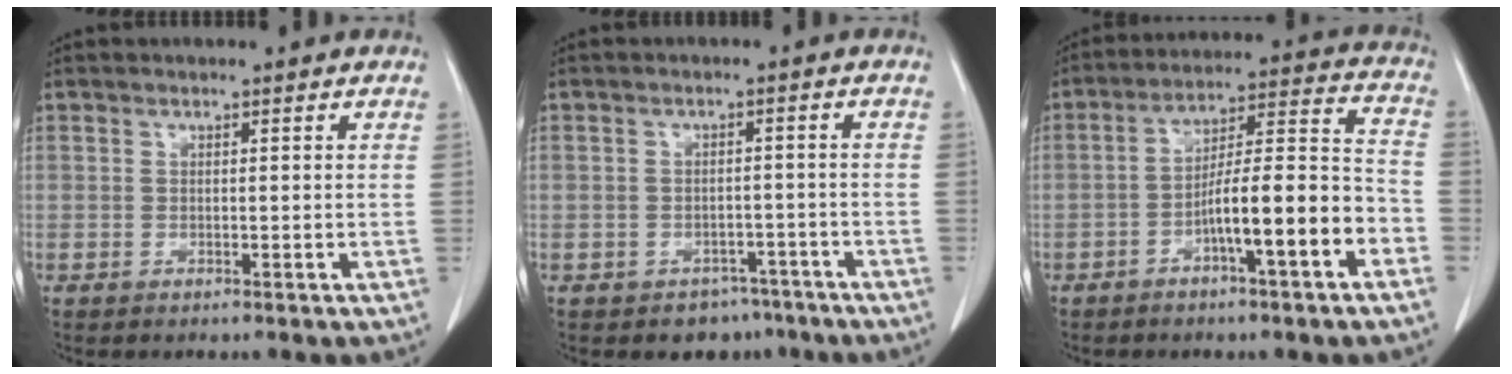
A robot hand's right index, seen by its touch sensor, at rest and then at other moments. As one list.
[{"total": 4.7, "force": [-3.3, 3.4, 0.3], "torque": [0.011, 0.016, -0.042]}, {"total": 12.8, "force": [-5.4, 1.1, 11.5], "torque": [-0.183, 0.023, -0.084]}]